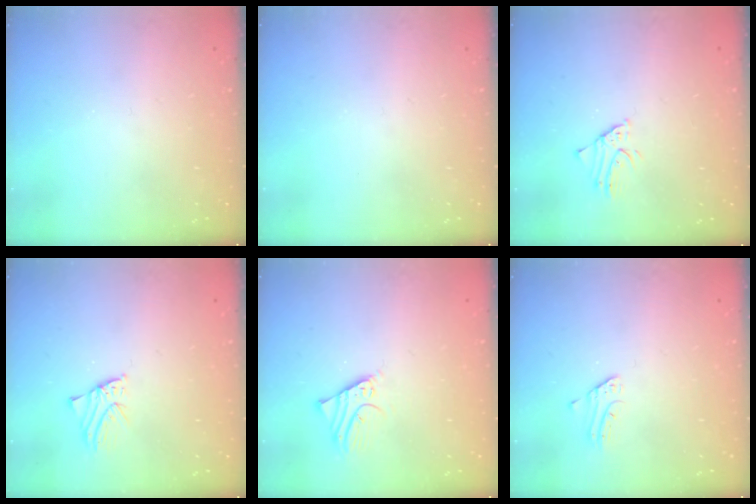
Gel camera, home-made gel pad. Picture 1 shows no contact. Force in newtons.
{"total": 0.0}
{"total": 1.9, "press": 1.9, "slide": 0.1}
{"total": 0.9, "press": 0.9, "slide": 0.0}
{"total": 2.6, "press": 2.6, "slide": 0.1}
{"total": 2.2, "press": 2.2, "slide": 0.2}